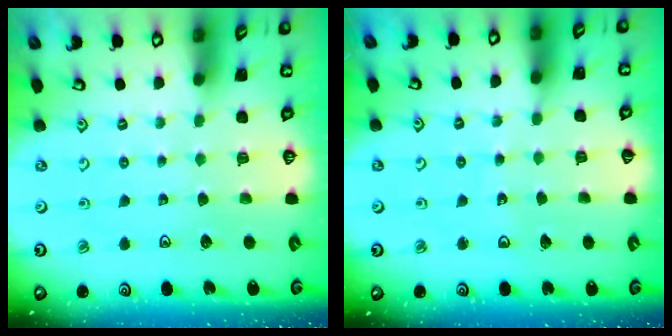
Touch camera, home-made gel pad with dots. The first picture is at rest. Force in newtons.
{"total": 3.7, "press": 3.7, "slide": 0.4}